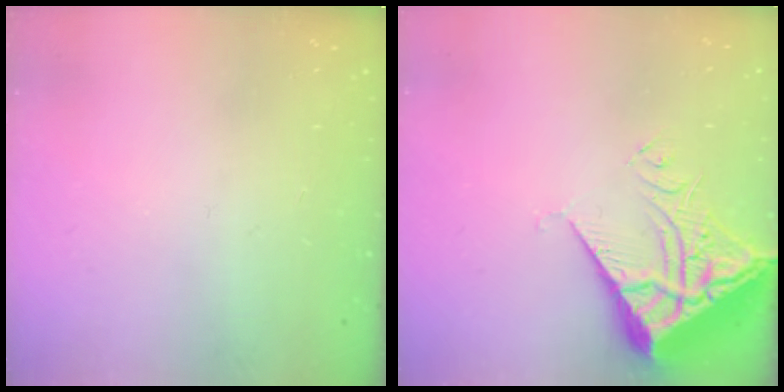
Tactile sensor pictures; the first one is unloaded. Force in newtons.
{"total": 7.5, "press": 7.4, "slide": 1.0}